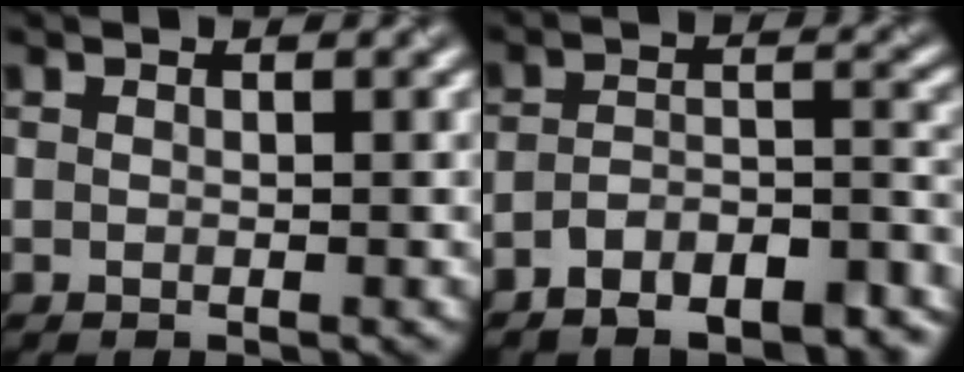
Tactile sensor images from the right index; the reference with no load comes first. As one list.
[{"total": 8.1, "force": [-6.2, 2.9, 4.4], "torque": [-0.070, 0.002, -0.101]}]